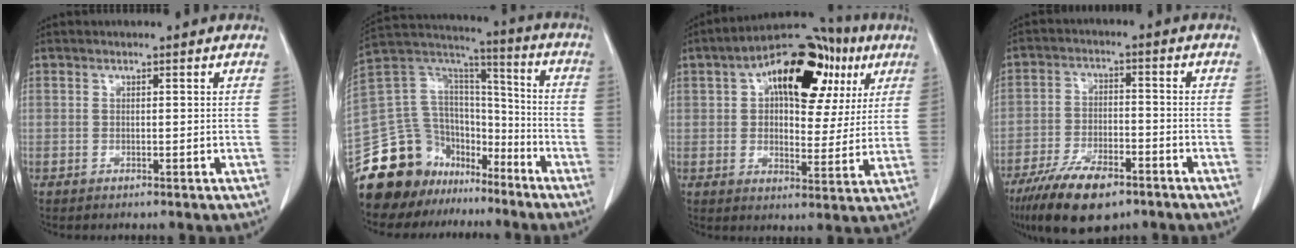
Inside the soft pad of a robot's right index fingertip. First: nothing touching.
{"total": 21.9, "force": [-16.5, 12.4, 7.4], "torque": [-0.164, 0.065, -0.278]}
{"total": 18.7, "force": [7.6, 9.6, 14.1], "torque": [-0.200, 0.051, 0.111]}
{"total": 11.4, "force": [-7.7, 4.1, 7.3], "torque": [-0.127, -0.011, -0.133]}